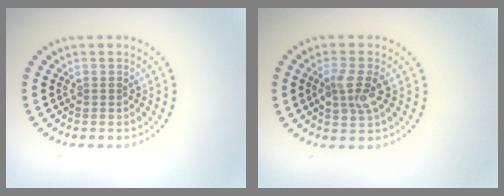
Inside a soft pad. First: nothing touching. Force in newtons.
{"total": 2.8, "press": 2.8, "slide": 0.7}